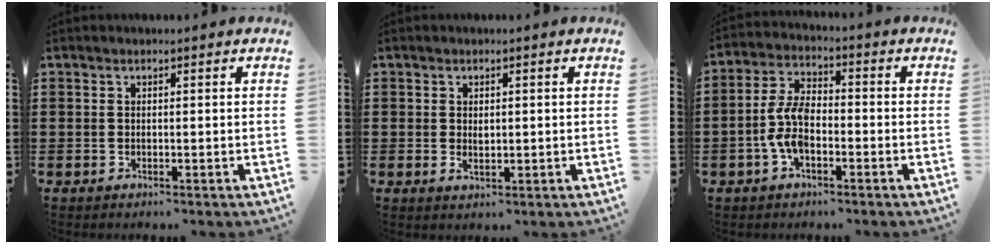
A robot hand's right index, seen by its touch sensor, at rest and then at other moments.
{"total": 1.5, "force": [0.3, 0.7, 1.3], "torque": [-0.020, -0.001, 0.003]}
{"total": 7.0, "force": [-2.0, 3.4, 5.8], "torque": [-0.144, -0.005, -0.045]}